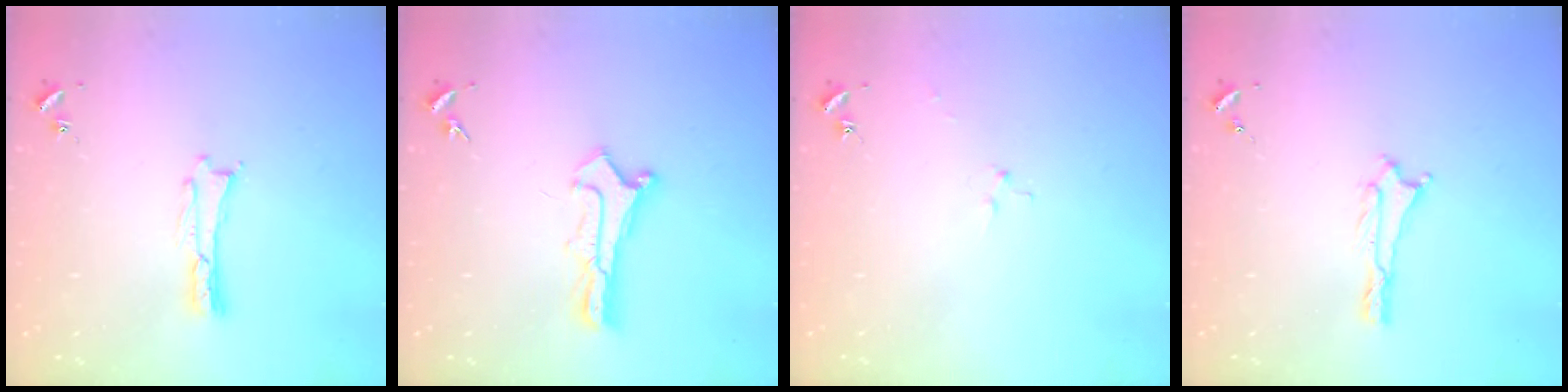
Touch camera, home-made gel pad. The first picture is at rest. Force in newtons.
{"total": 1.1, "press": 1.1, "slide": 0.1}
{"total": 2.5, "press": 2.5, "slide": 0.3}
{"total": 0.0}